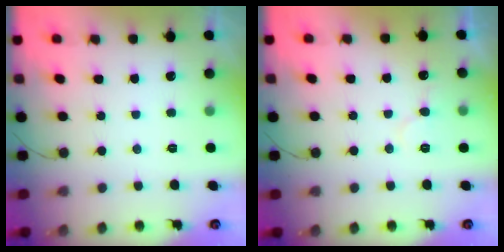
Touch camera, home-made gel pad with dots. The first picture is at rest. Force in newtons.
{"total": 5.4, "press": 5.3, "slide": 0.4}